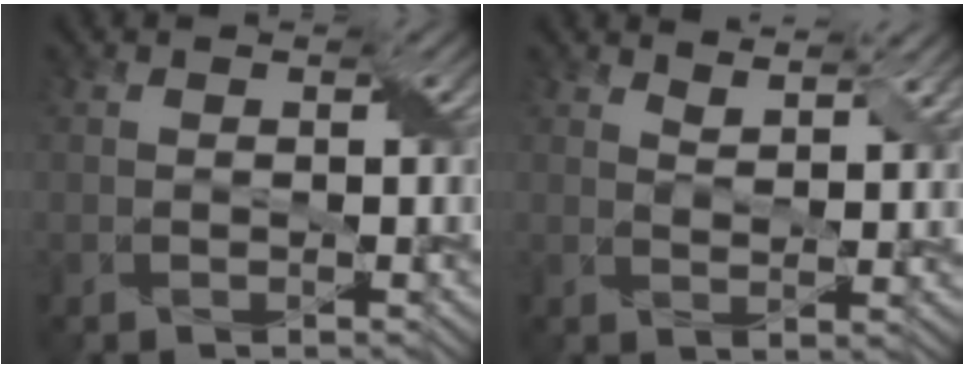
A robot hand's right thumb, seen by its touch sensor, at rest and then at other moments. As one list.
[{"total": 3.9, "force": [3.2, 0.9, 2.0], "torque": [-0.039, -0.004, 0.059]}]